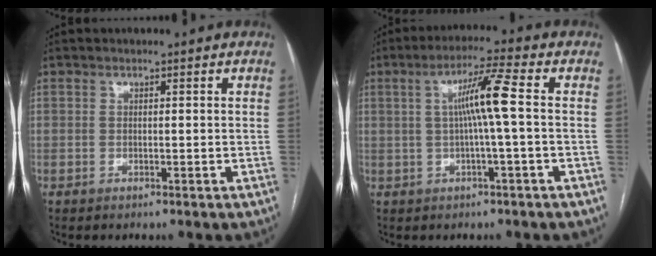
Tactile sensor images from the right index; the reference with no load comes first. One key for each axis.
{"total": 6.9, "fx": 0.4, "fy": -0.7, "fz": 6.9, "tx": -0.120, "ty": 0.013, "tz": 0.008}